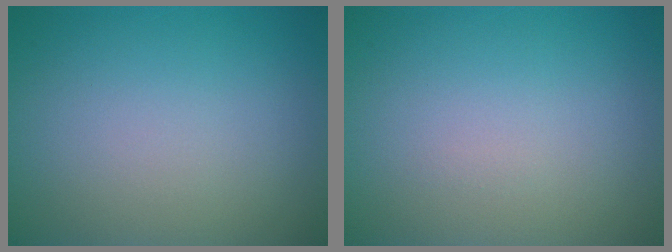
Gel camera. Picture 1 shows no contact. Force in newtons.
{"total": 0.0}